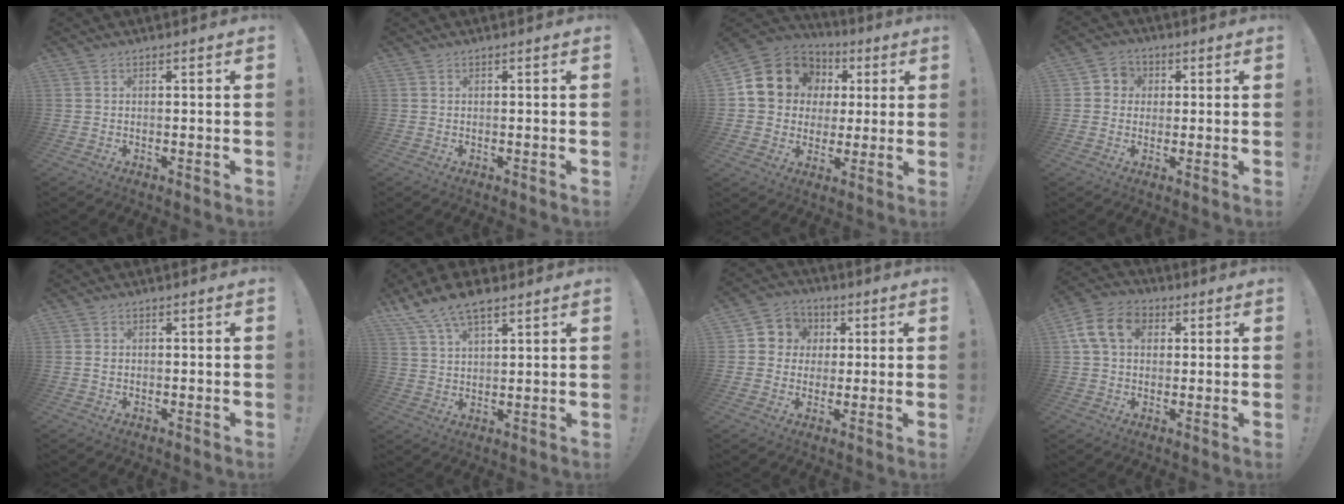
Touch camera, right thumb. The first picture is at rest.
{"total": 0.0}
{"total": 15.1, "force": [5.0, 12.9, 6.0], "torque": [-0.086, -0.015, 0.115]}
{"total": 4.5, "force": [0.1, 4.3, 1.2], "torque": [-0.019, 0.005, 0.002]}
{"total": 0.8, "force": [0.0, 0.7, 0.4], "torque": [-0.015, 0.007, 0.000]}
{"total": 9.2, "force": [6.6, 3.6, 5.2], "torque": [-0.101, -0.023, 0.127]}
{"total": 7.4, "force": [0.5, 7.2, 1.9], "torque": [-0.025, 0.006, 0.016]}
{"total": 13.1, "force": [3.7, 9.7, 8.0], "torque": [-0.132, 0.007, 0.074]}